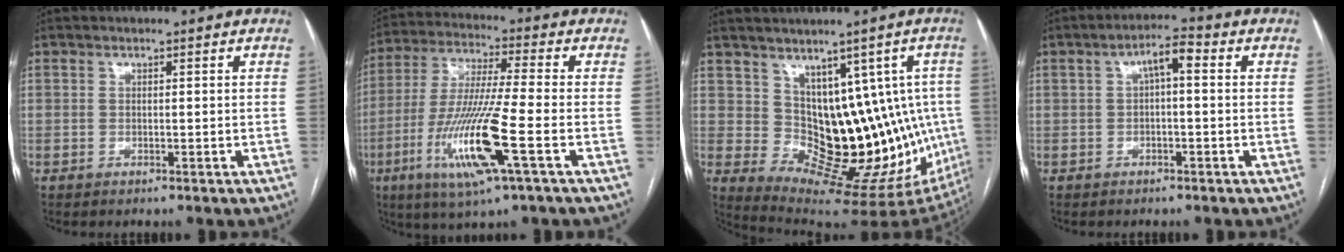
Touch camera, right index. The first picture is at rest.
{"total": 15.3, "force": [-5.4, 0.0, 14.3], "torque": [-0.298, -0.023, -0.104]}
{"total": 14.9, "force": [2.1, 8.0, 12.3], "torque": [-0.138, 0.015, 0.056]}
{"total": 4.3, "force": [0.7, 1.2, 4.0], "torque": [-0.069, 0.021, 0.009]}